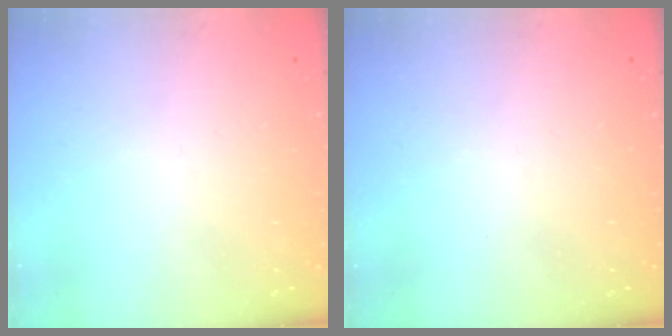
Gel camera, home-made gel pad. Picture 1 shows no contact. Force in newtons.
{"total": 0.0}